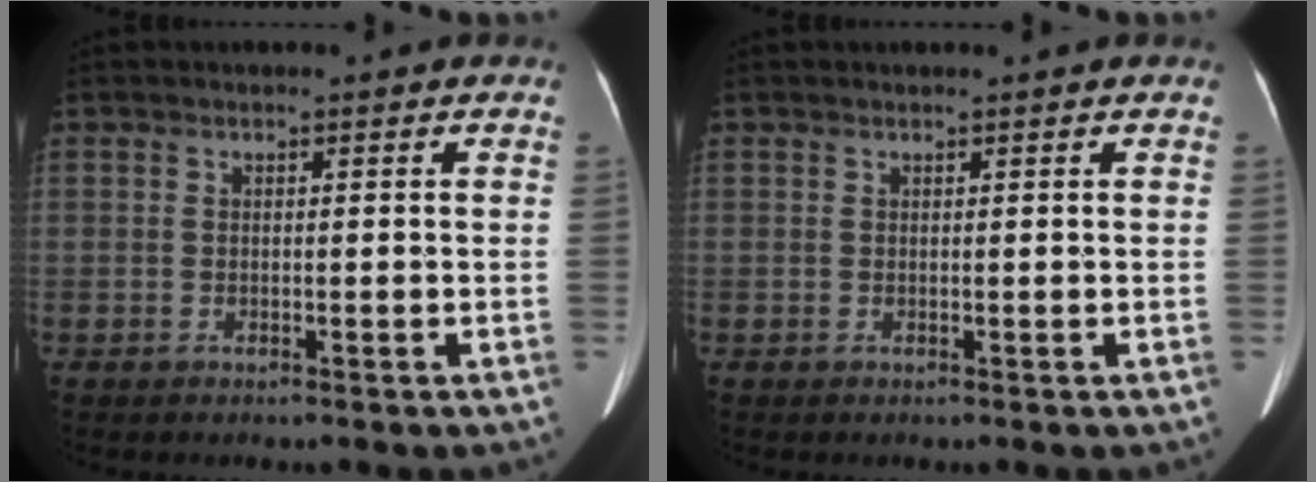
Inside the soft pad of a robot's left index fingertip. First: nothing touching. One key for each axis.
{"total": 0.9, "fx": 0.8, "fy": 0.0, "fz": 0.3, "tx": -0.006, "ty": 0.011, "tz": 0.013}